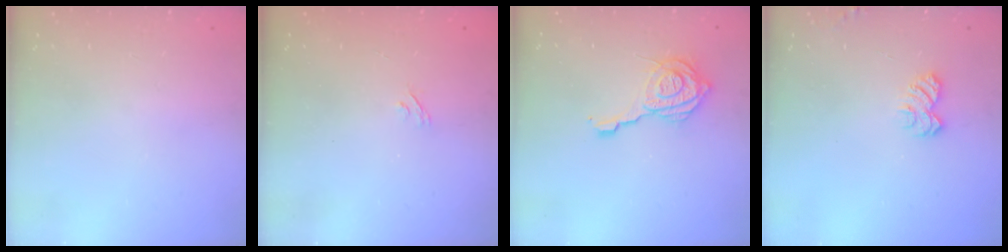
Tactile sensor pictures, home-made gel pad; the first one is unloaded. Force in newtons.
{"total": 2.2, "press": 1.9, "slide": 1.1}
{"total": 14.4, "press": 14.3, "slide": 1.9}
{"total": 5.5, "press": 5.4, "slide": 0.5}